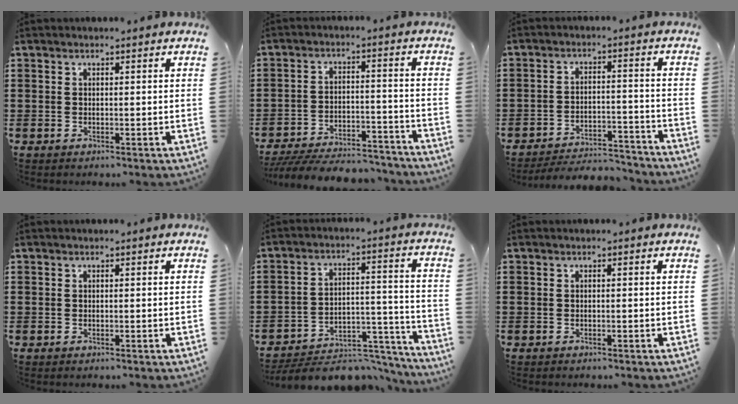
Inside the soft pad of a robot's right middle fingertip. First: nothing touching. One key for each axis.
{"total": 6.9, "fx": -6.6, "fy": 0.9, "fz": 1.8, "tx": -0.041, "ty": 0.003, "tz": -0.131}
{"total": 4.6, "fx": -4.5, "fy": 0.7, "fz": 0.7, "tx": -0.022, "ty": 0.002, "tz": -0.094}
{"total": 0.0}
{"total": 5.8, "fx": -5.3, "fy": 1.5, "fz": 1.6, "tx": -0.023, "ty": 0.012, "tz": -0.104}
{"total": 0.0}